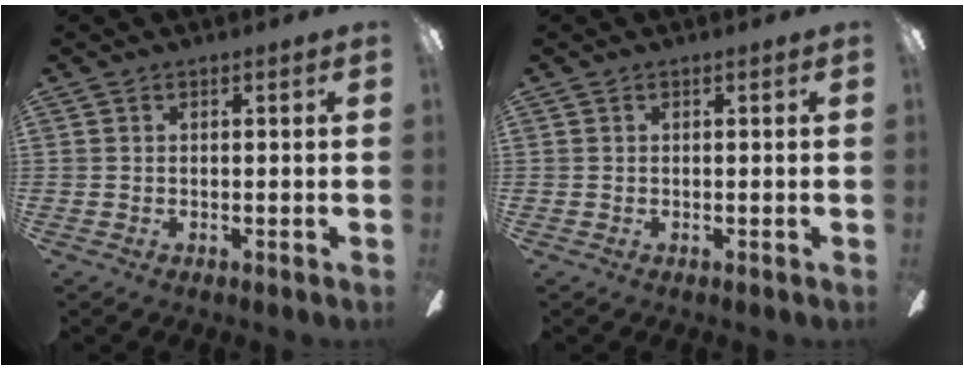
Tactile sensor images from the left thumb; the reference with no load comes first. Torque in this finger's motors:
{"motor_torque": [0.04, 0.00, -0.14, 0.02, 0.00]}